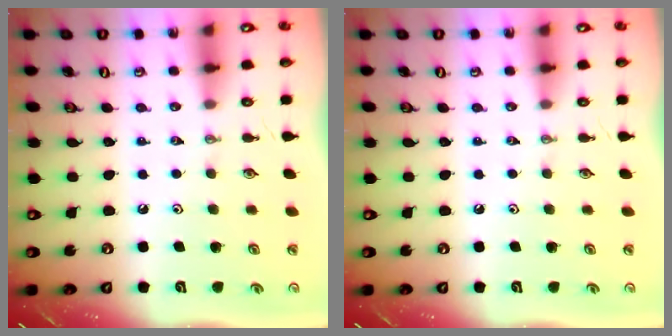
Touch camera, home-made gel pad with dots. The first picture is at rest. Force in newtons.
{"total": 0.0}